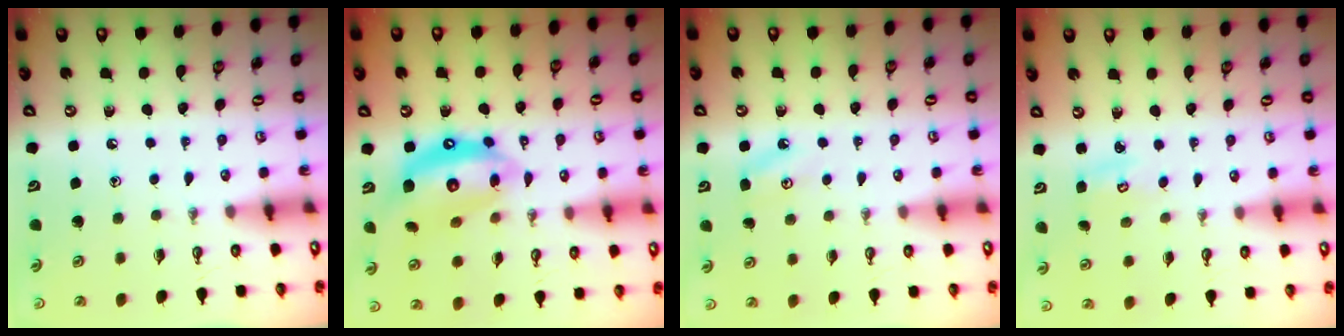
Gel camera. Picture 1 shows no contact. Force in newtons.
{"total": 14.7, "press": 14.6, "slide": 1.4}
{"total": 3.9, "press": 3.9, "slide": 0.6}
{"total": 2.9, "press": 2.9, "slide": 0.3}